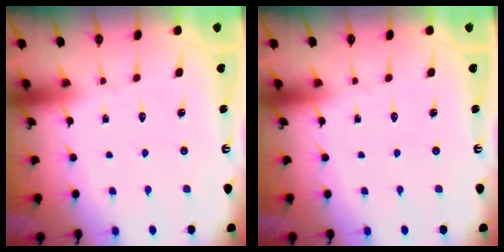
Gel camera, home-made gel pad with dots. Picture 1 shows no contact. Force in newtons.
{"total": 0.0}